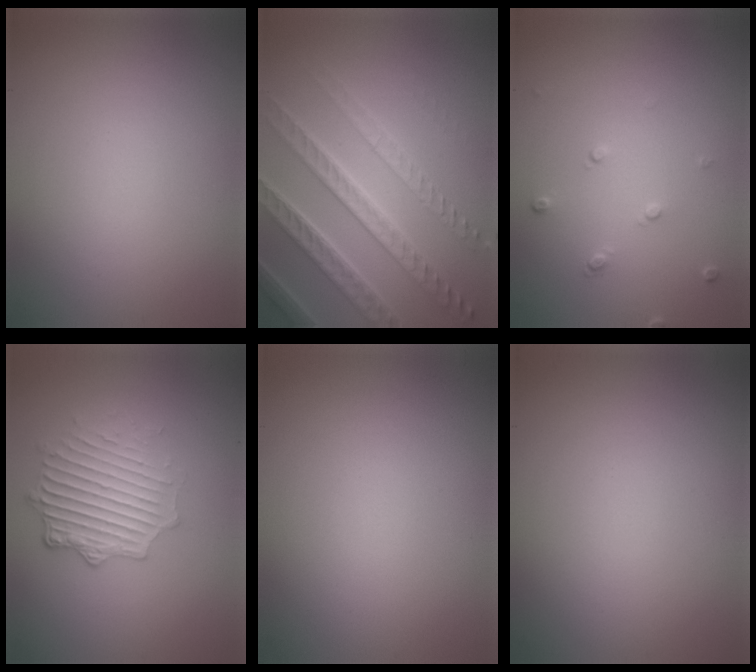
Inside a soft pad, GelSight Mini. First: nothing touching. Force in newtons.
{"total": 7.2, "press": 5.1, "slide": 5.1}
{"total": 0.9, "press": 0.6, "slide": 0.7}
{"total": 4.5, "press": 3.5, "slide": 2.9}
{"total": 0.0}
{"total": 0.0}